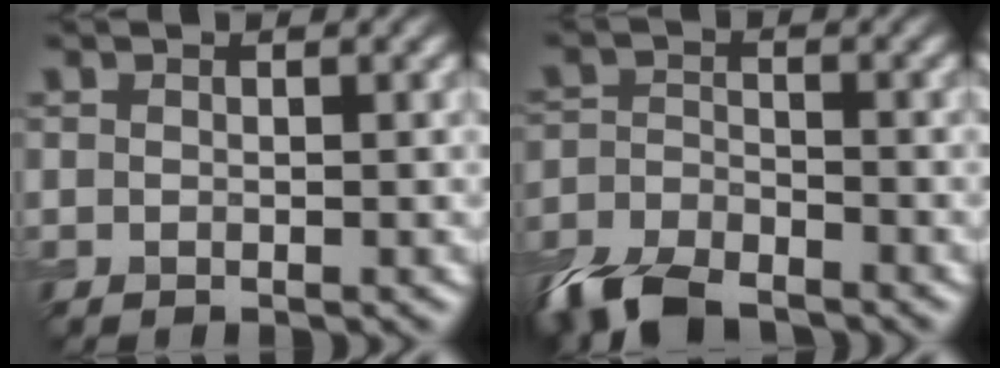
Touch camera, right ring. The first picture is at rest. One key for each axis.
{"total": 7.4, "fx": -5.7, "fy": 2.9, "fz": 3.7, "tx": -0.080, "ty": -0.016, "tz": -0.120}